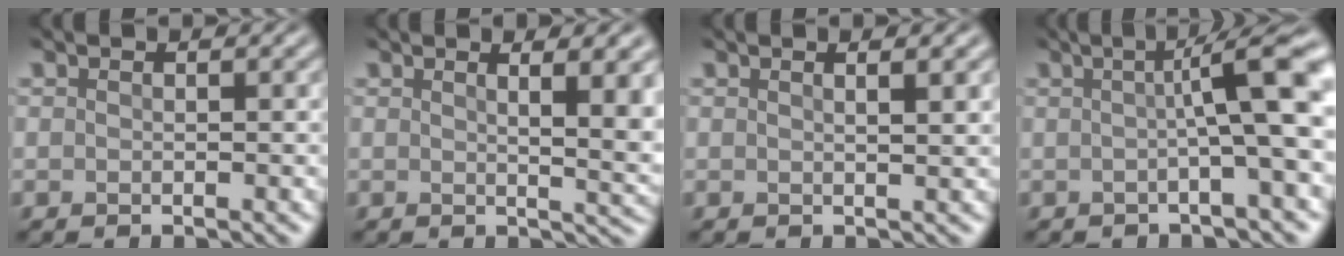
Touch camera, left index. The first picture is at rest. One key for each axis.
{"total": 5.7, "fx": 1.9, "fy": 1.8, "fz": 5.1, "tx": -0.043, "ty": 0.000, "tz": 0.025}
{"total": 1.9, "fx": 0.9, "fy": 0.6, "fz": 1.6, "tx": -0.016, "ty": 0.003, "tz": 0.005}
{"total": 7.8, "fx": 0.8, "fy": 1.3, "fz": 7.7, "tx": -0.093, "ty": 0.015, "tz": 0.004}